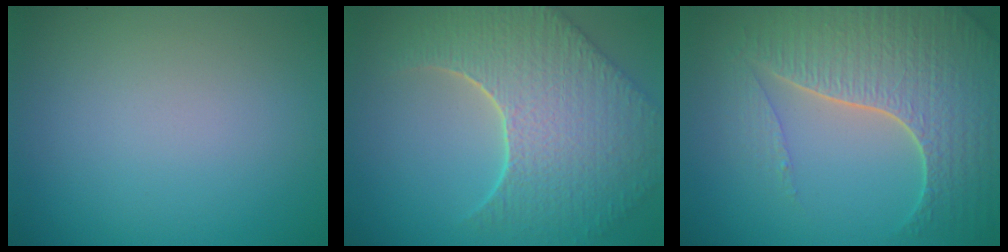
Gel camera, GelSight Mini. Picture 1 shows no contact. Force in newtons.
{"total": 9.4, "press": 6.6, "slide": 6.6}
{"total": 7.6, "press": 5.6, "slide": 5.1}